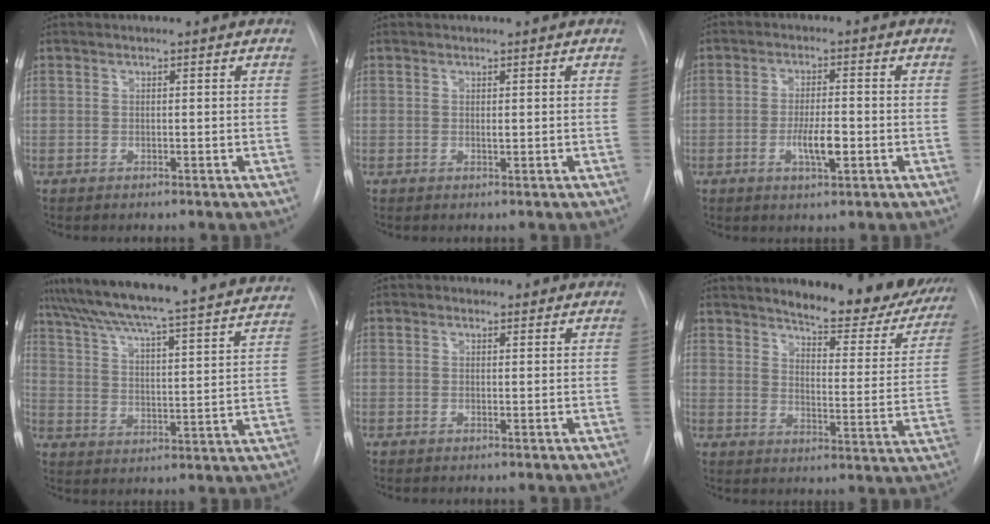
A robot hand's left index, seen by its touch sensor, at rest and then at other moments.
{"total": 0.0}
{"total": 4.8, "force": [-1.5, 1.1, 4.4], "torque": [-0.078, -0.003, -0.022]}
{"total": 31.5, "force": [28.8, 2.1, 12.5], "torque": [-0.198, -0.072, 0.364]}
{"total": 1.5, "force": [1.0, 1.1, 0.1], "torque": [0.003, 0.005, 0.010]}
{"total": 19.7, "force": [17.2, 4.8, 8.4], "torque": [-0.085, -0.053, 0.199]}